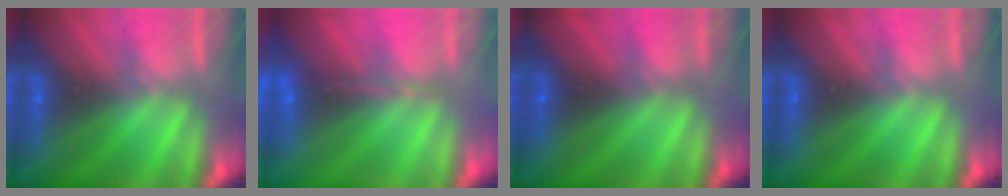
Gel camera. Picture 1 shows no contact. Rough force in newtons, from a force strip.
{"total": 1.7}
{"total": 2.1}
{"total": 0.0}